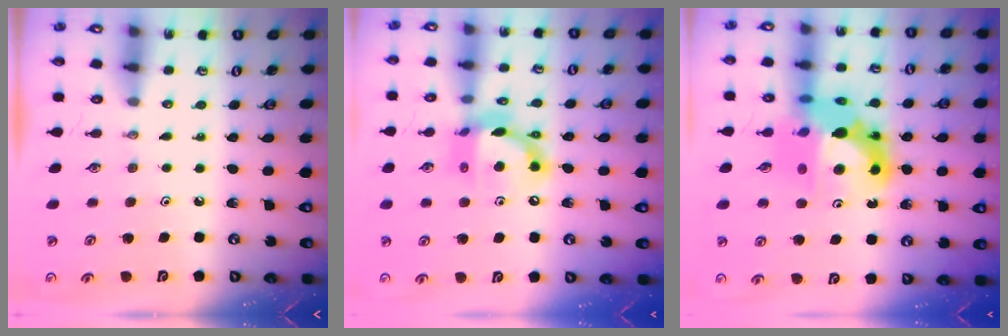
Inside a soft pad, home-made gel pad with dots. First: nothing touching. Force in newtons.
{"total": 13.7, "press": 13.7, "slide": 1.0}
{"total": 16.3, "press": 16.1, "slide": 2.9}